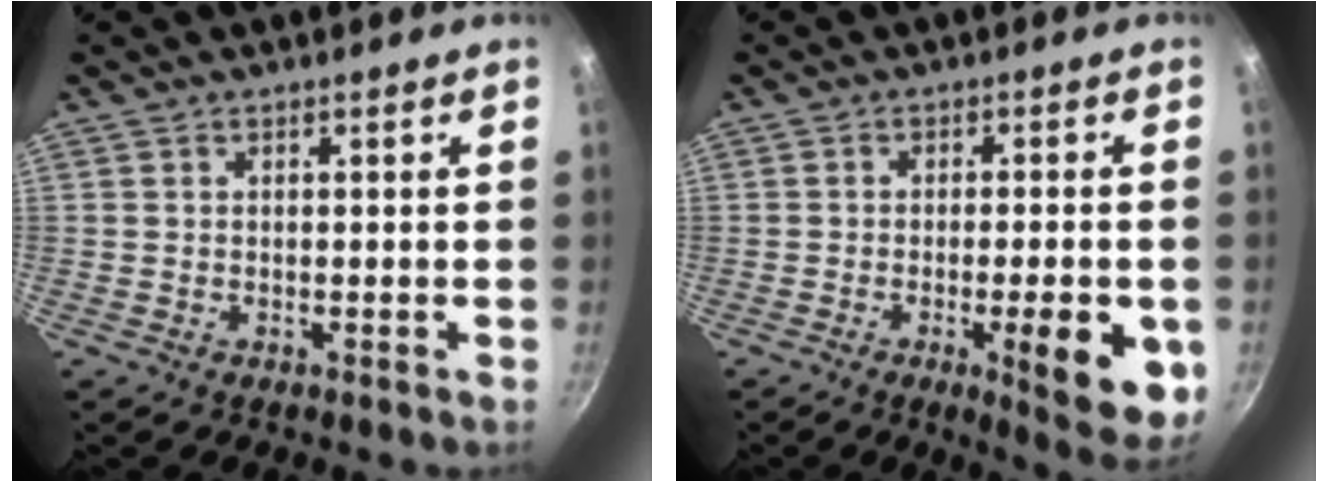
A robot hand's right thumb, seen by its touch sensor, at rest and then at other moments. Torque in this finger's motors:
{"motor_torque": [-0.08, 0.42, 0.02, -0.08, 0.10]}